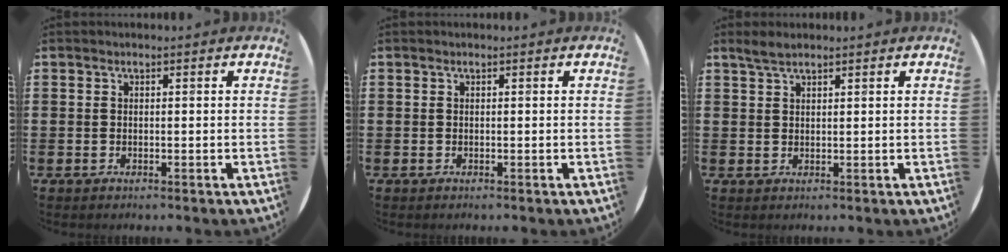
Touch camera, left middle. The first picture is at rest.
{"total": 0.0}
{"total": 1.9, "force": [1.6, 0.4, 1.0], "torque": [-0.021, 0.005, 0.029]}